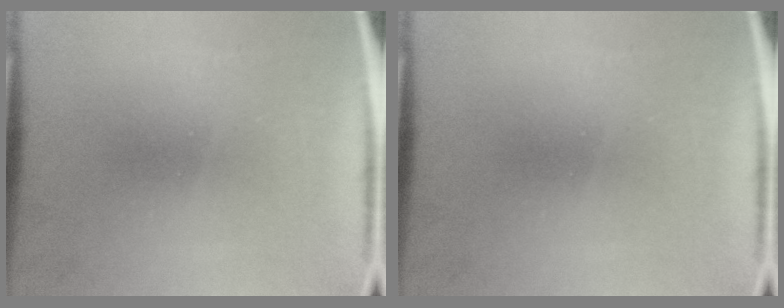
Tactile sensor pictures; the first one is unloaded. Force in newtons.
{"total": 0.0}